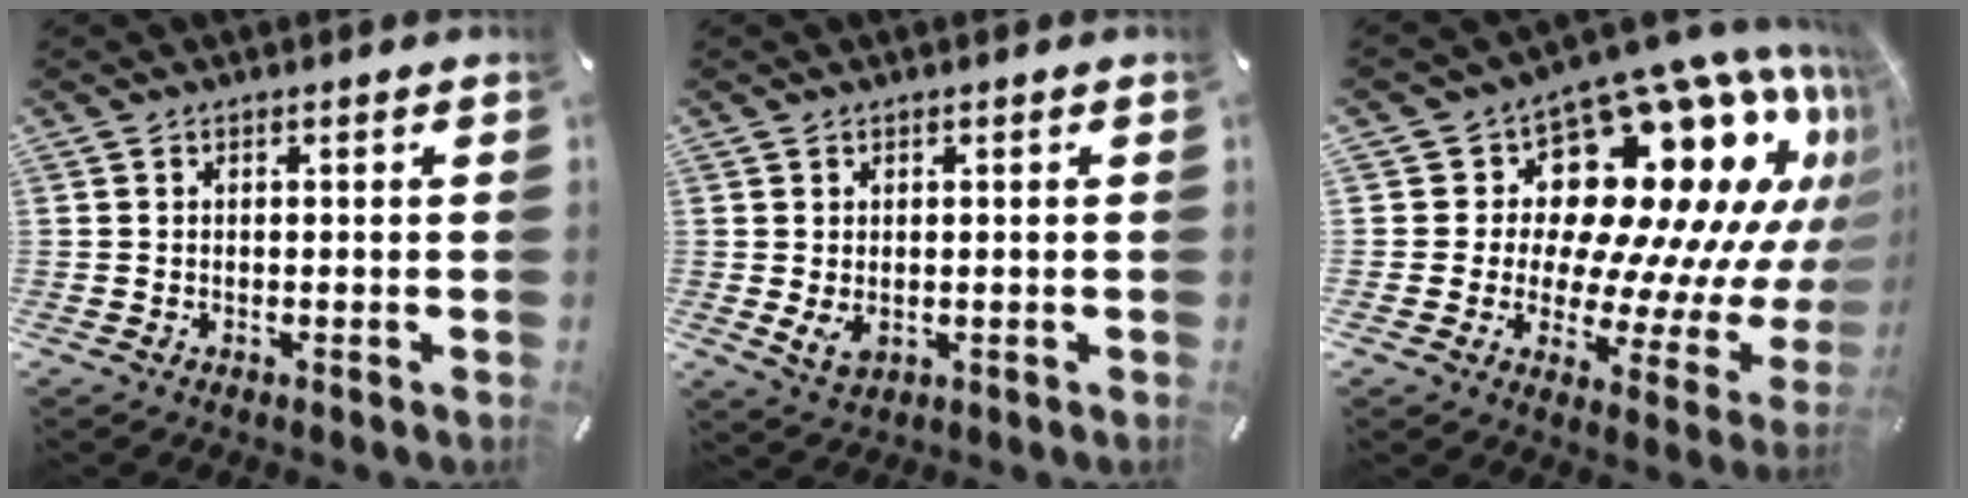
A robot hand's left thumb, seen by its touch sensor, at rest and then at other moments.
{"total": 2.9, "force": [0.0, 2.2, 1.9], "torque": [-0.039, -0.005, -0.002]}
{"total": 20.6, "force": [10.5, 12.4, 12.6], "torque": [-0.159, -0.119, 0.196]}